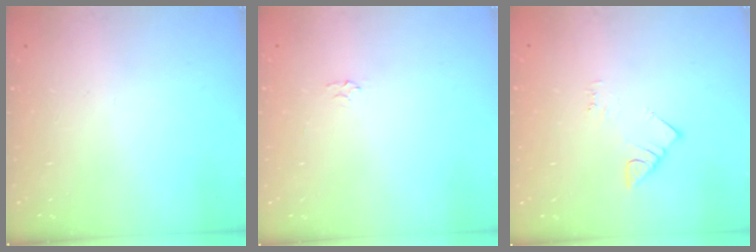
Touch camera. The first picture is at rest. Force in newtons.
{"total": 2.3, "press": 2.3, "slide": 0.4}
{"total": 2.5, "press": 2.4, "slide": 0.4}